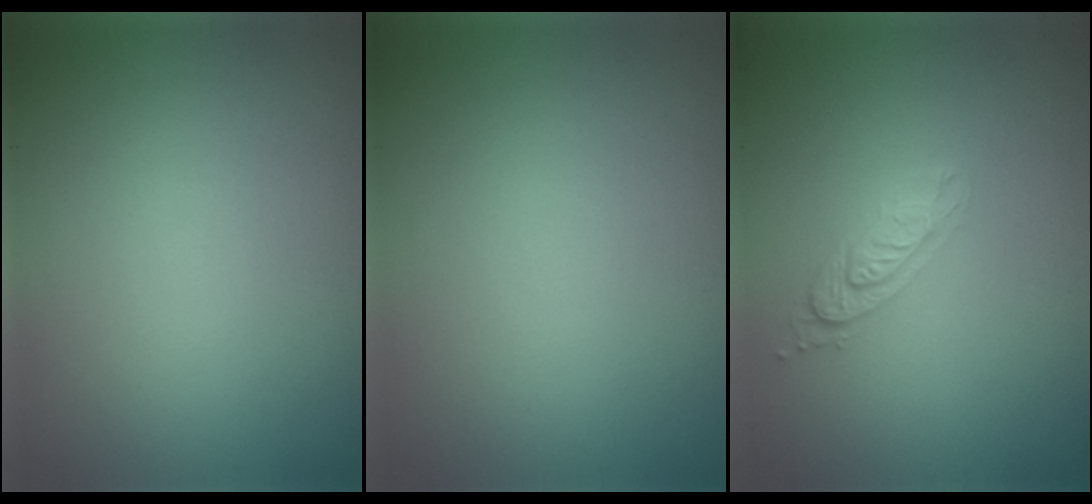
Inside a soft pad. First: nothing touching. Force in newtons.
{"total": 0.0}
{"total": 2.1, "press": 2.0, "slide": 0.7}